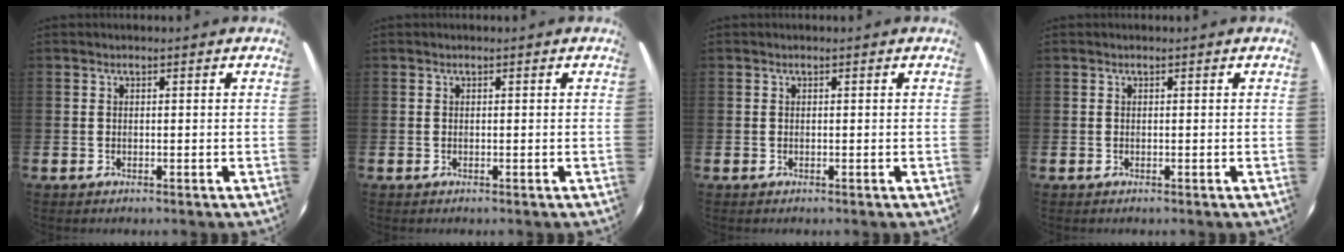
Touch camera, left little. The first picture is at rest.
{"total": 0.0}
{"total": 0.0}
{"total": 0.0}